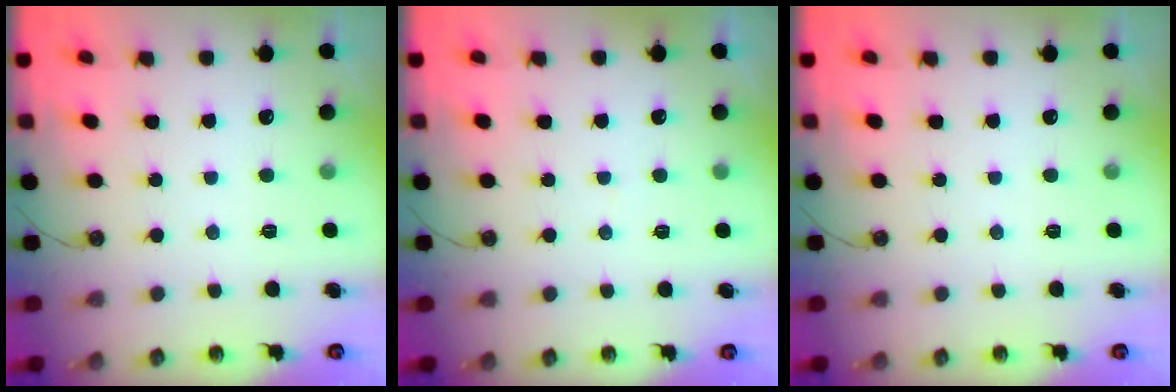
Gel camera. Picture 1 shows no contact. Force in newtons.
{"total": 1.8, "press": 1.7, "slide": 0.1}
{"total": 0.0}